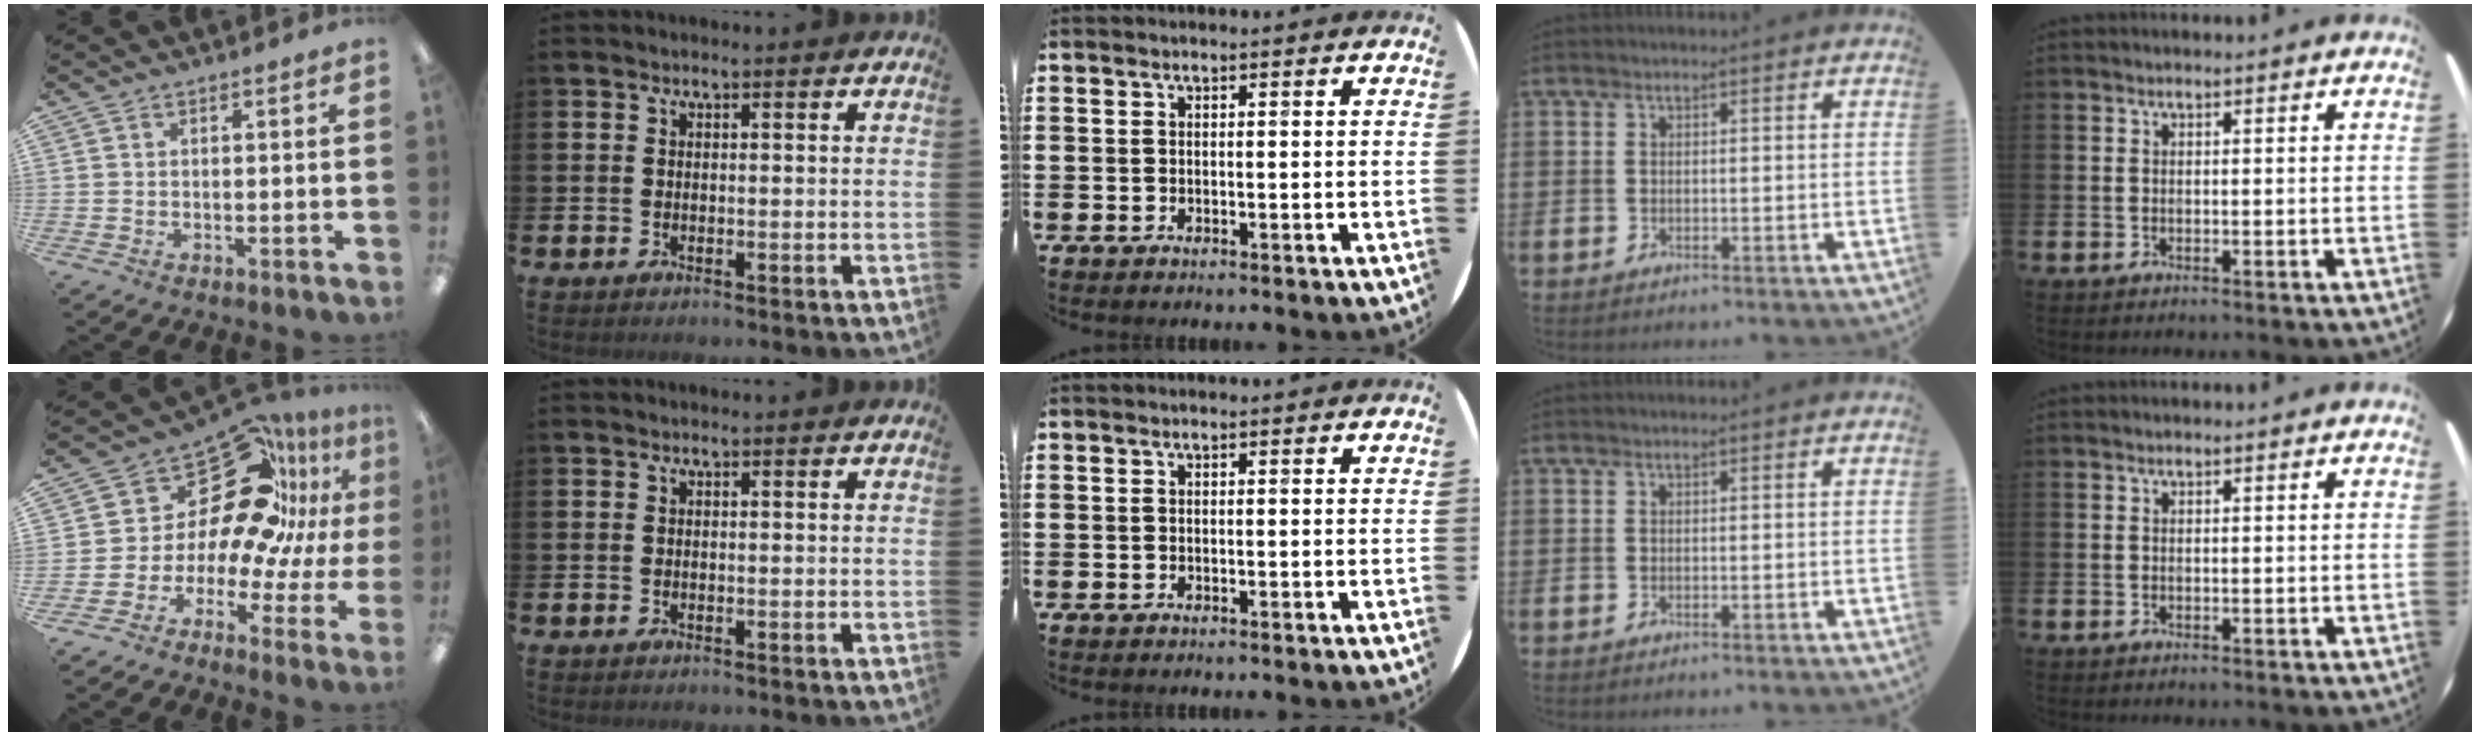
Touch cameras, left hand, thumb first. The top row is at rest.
{"thumb": {"total": 20.7, "force": [11.4, 11.2, 13.2], "torque": [-0.212, -0.082, 0.202]}}